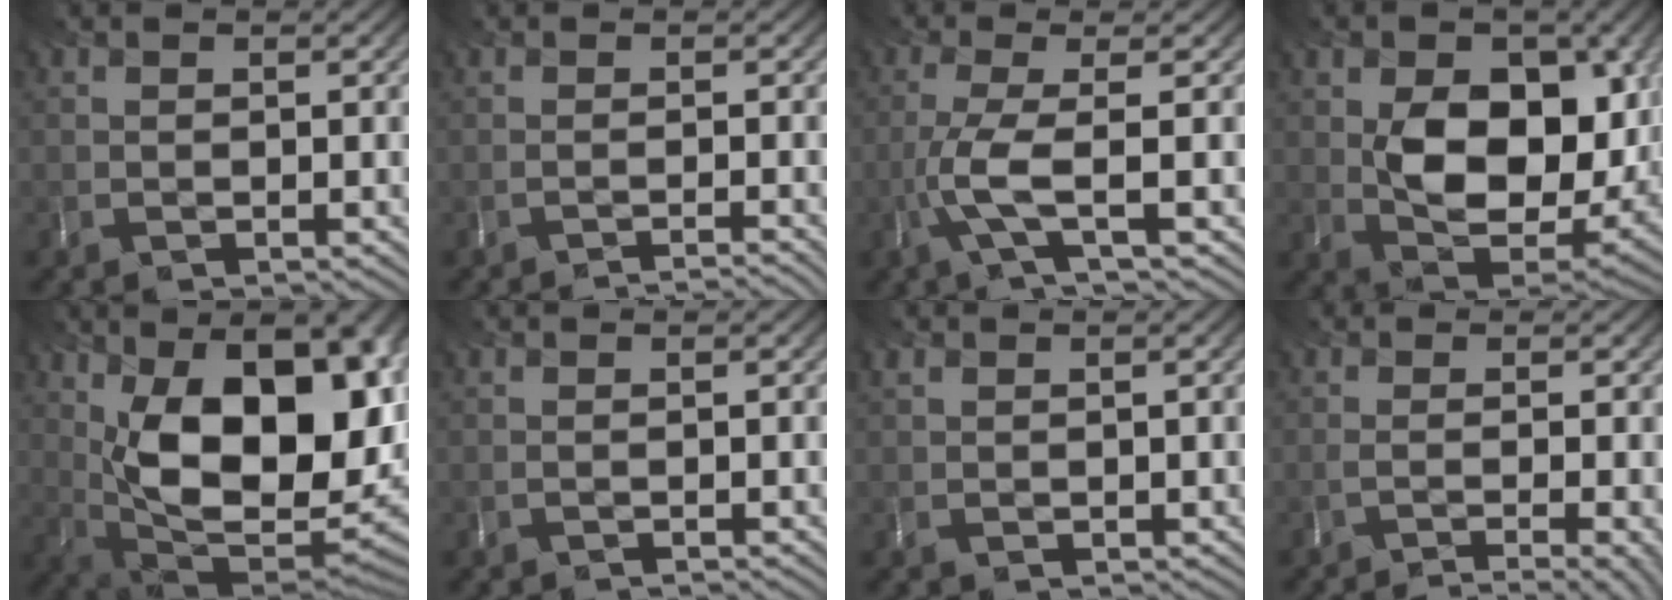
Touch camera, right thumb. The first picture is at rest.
{"total": 2.1, "force": [-1.4, 0.3, 1.4], "torque": [-0.006, -0.002, -0.035]}
{"total": 3.6, "force": [-1.4, 0.4, 3.3], "torque": [-0.070, 0.004, -0.038]}
{"total": 11.9, "force": [1.5, 8.0, 8.7], "torque": [-0.154, -0.024, 0.040]}
{"total": 20.1, "force": [4.0, 10.8, 16.5], "torque": [-0.246, 0.015, 0.073]}
{"total": 0.0}
{"total": 1.0, "force": [0.7, 0.2, -0.8], "torque": [0.004, 0.001, 0.019]}
{"total": 5.7, "force": [-2.6, 1.3, 4.9], "torque": [-0.046, -0.008, -0.032]}